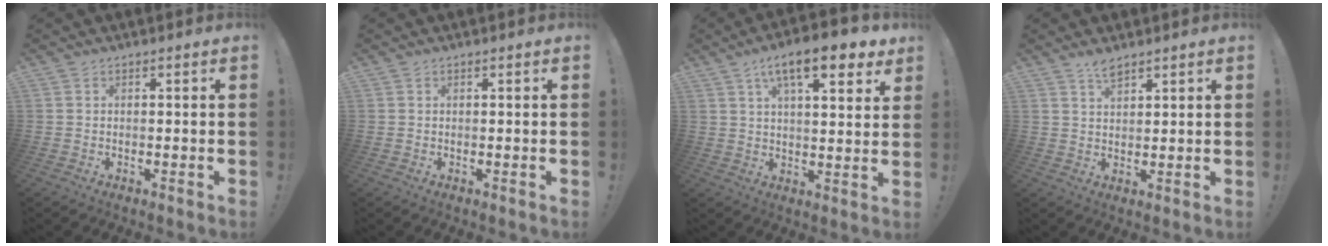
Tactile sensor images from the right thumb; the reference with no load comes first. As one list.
[{"total": 0.0}, {"total": 13.7, "force": [7.2, 4.2, 10.9], "torque": [-0.165, -0.029, 0.113]}, {"total": 3.8, "force": [3.1, 1.2, 1.9], "torque": [-0.029, -0.019, 0.054]}]